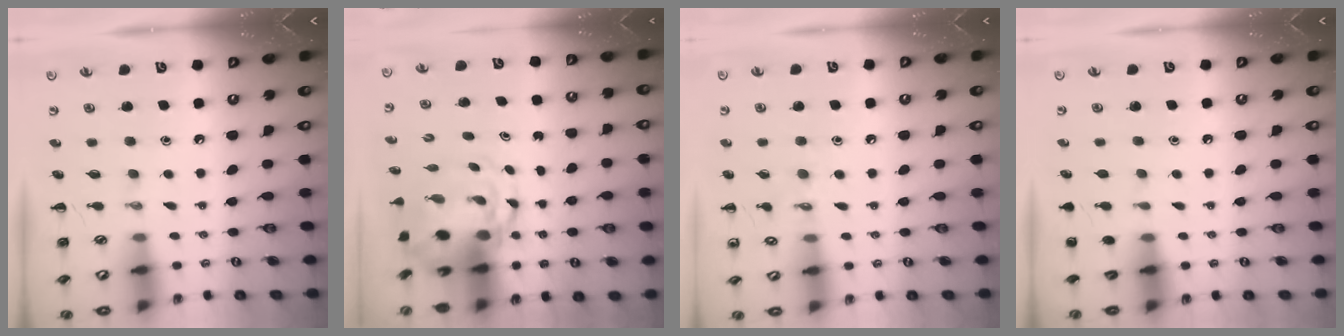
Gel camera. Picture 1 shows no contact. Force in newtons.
{"total": 6.3, "press": 6.0, "slide": 2.0}
{"total": 7.1, "press": 6.8, "slide": 1.9}
{"total": 1.1, "press": 1.1, "slide": 0.2}